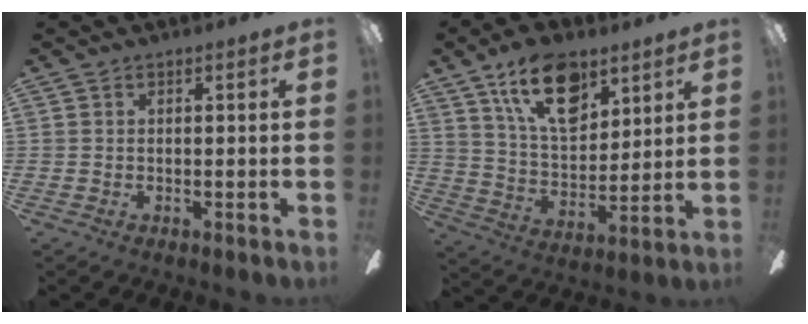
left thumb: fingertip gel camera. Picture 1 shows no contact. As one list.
[{"total": 17.5, "force": [10.2, 9.2, 10.8], "torque": [-0.180, -0.033, 0.181]}]